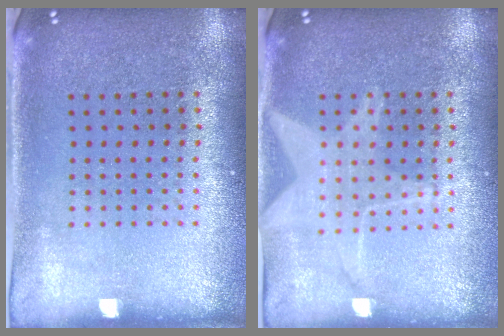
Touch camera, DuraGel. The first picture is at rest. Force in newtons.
{"total": 1.5, "press": 1.5, "slide": 0.2}